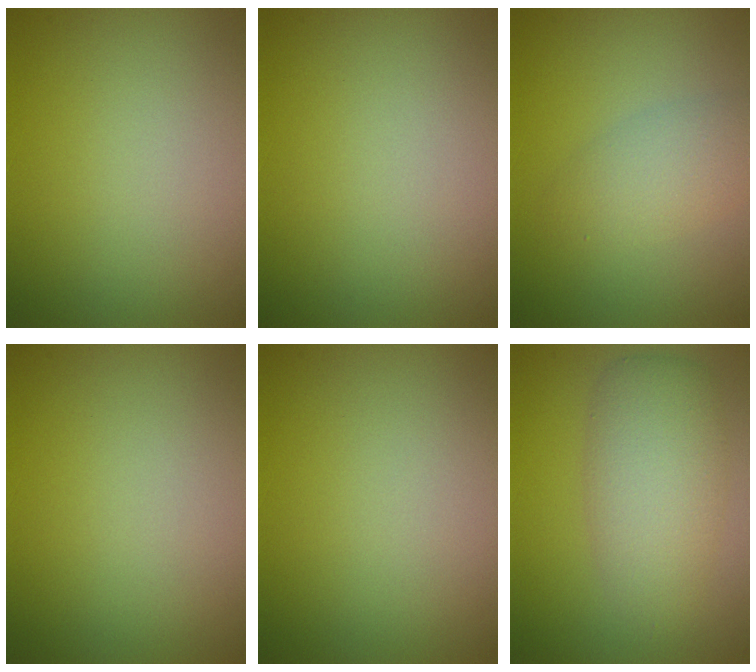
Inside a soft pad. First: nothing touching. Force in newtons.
{"total": 0.0}
{"total": 2.9, "press": 2.9, "slide": 0.1}
{"total": 0.0}
{"total": 0.0}
{"total": 4.9, "press": 4.9, "slide": 0.3}